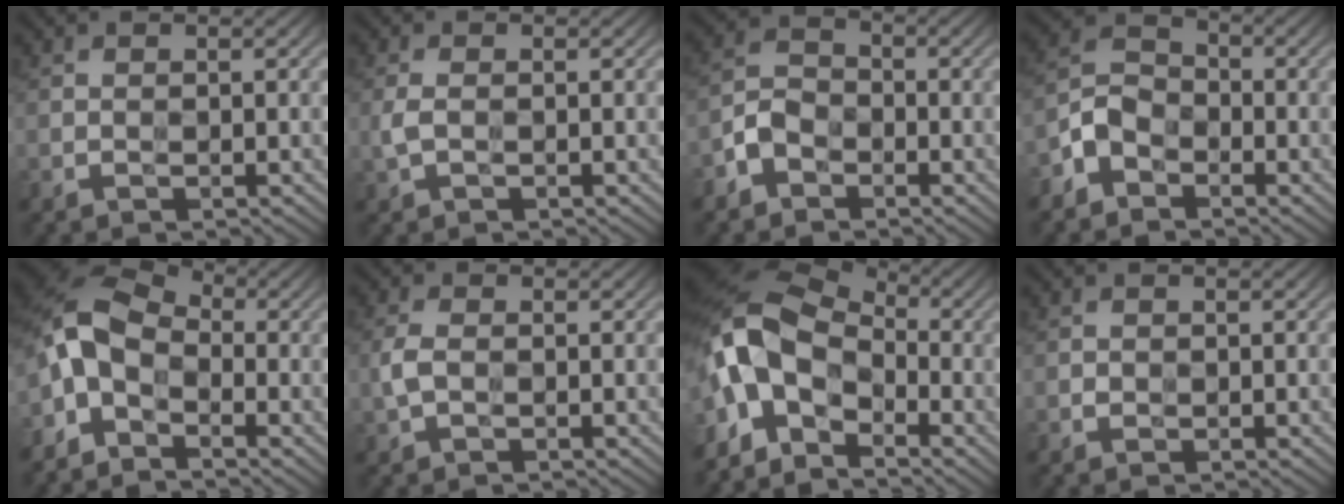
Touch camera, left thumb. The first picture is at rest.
{"total": 2.0, "force": [-0.2, 1.1, 1.7], "torque": [-0.050, 0.002, -0.007]}
{"total": 3.8, "force": [-2.3, 2.6, 1.7], "torque": [-0.037, 0.004, -0.059]}
{"total": 4.7, "force": [-2.9, 3.1, 2.0], "torque": [-0.045, 0.006, -0.070]}
{"total": 7.1, "force": [-3.2, 4.3, 4.7], "torque": [-0.108, 0.006, -0.086]}
{"total": 2.6, "force": [-0.3, 1.5, 2.0], "torque": [-0.059, 0.003, -0.010]}
{"total": 11.3, "force": [-3.5, 6.5, 8.6], "torque": [-0.196, 0.010, -0.089]}
{"total": 0.6, "force": [-0.2, 0.6, 0.2], "torque": [0.000, -0.004, -0.005]}